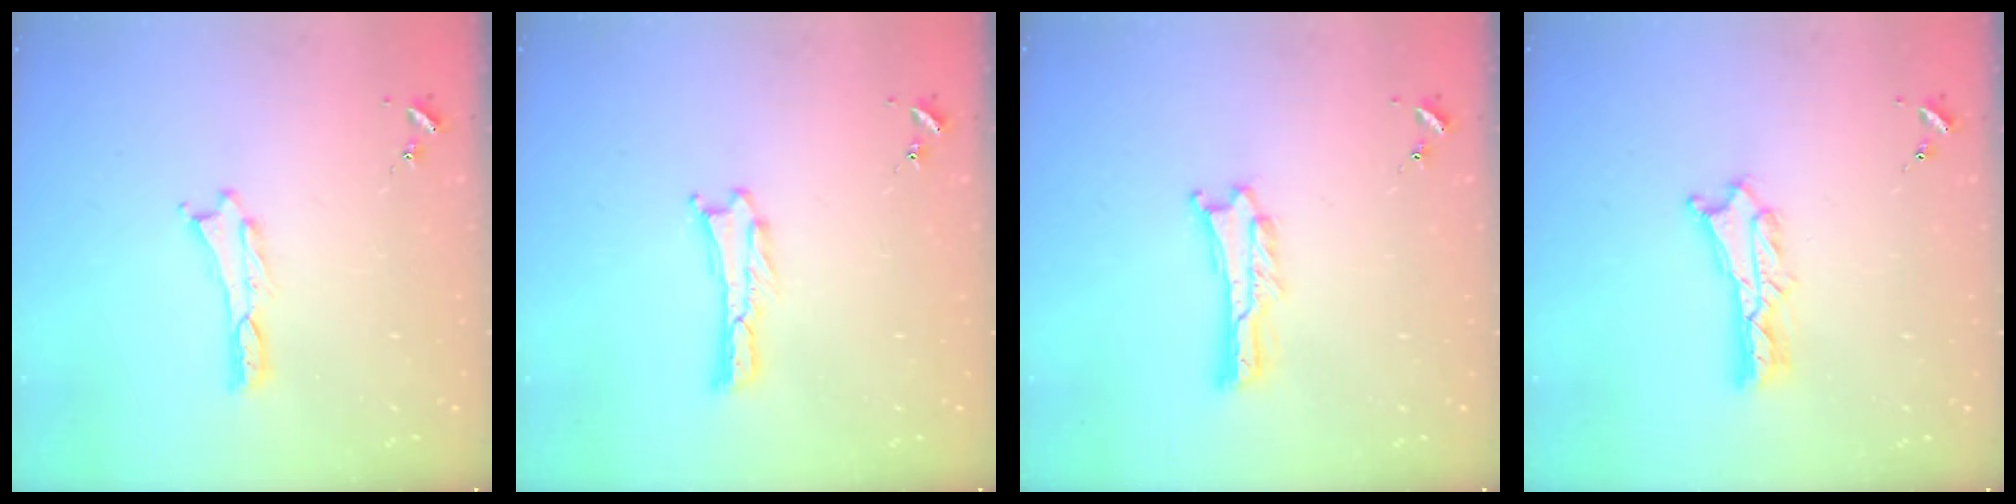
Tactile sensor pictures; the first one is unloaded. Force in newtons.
{"total": 0.0}
{"total": 1.0, "press": 1.0, "slide": 0.2}
{"total": 2.7, "press": 2.6, "slide": 0.3}